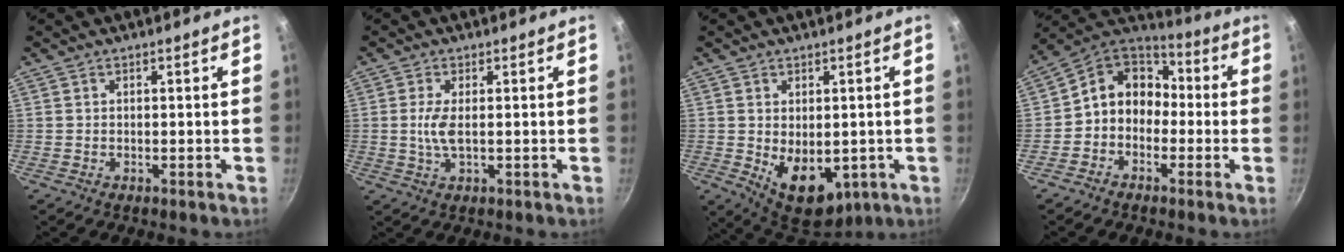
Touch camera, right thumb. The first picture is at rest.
{"total": 3.7, "force": [0.1, 1.2, 3.5], "torque": [-0.084, -0.002, 0.002]}
{"total": 11.2, "force": [-1.6, 7.2, 8.4], "torque": [-0.098, -0.017, -0.001]}
{"total": 10.7, "force": [-1.4, 8.8, 5.8], "torque": [-0.062, 0.047, -0.053]}